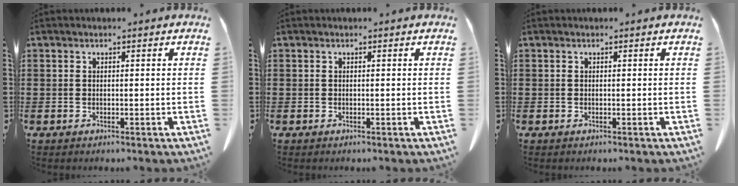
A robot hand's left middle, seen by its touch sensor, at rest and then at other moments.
{"total": 0.0}
{"total": 0.0}